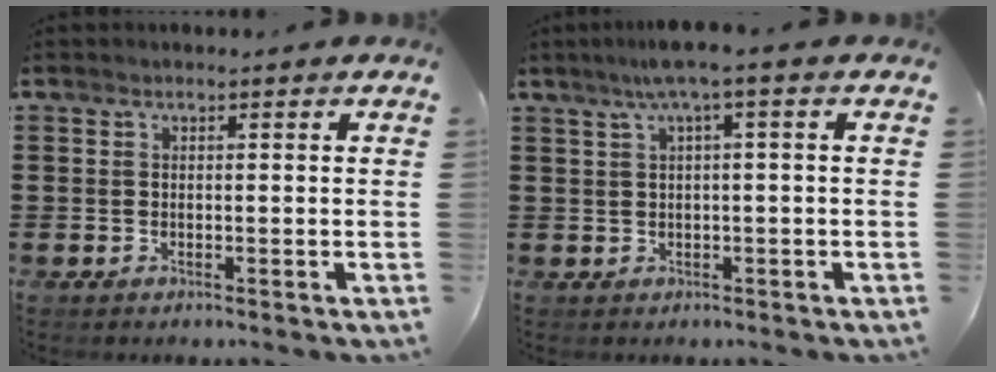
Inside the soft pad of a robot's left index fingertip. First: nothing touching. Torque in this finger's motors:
{"motor_torque": [1.30, -0.83, 0.53, 0.14]}